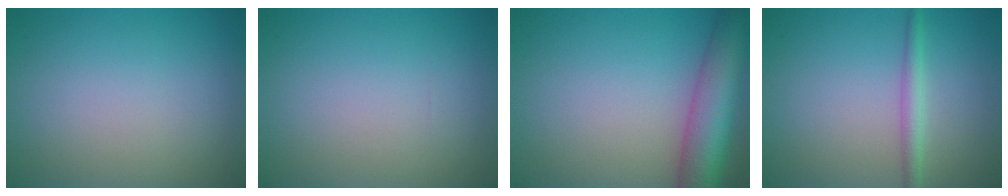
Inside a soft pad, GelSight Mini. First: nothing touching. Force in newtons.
{"total": 0.0}
{"total": 8.5, "press": 8.5, "slide": 0.4}
{"total": 2.0, "press": 2.0, "slide": 0.1}